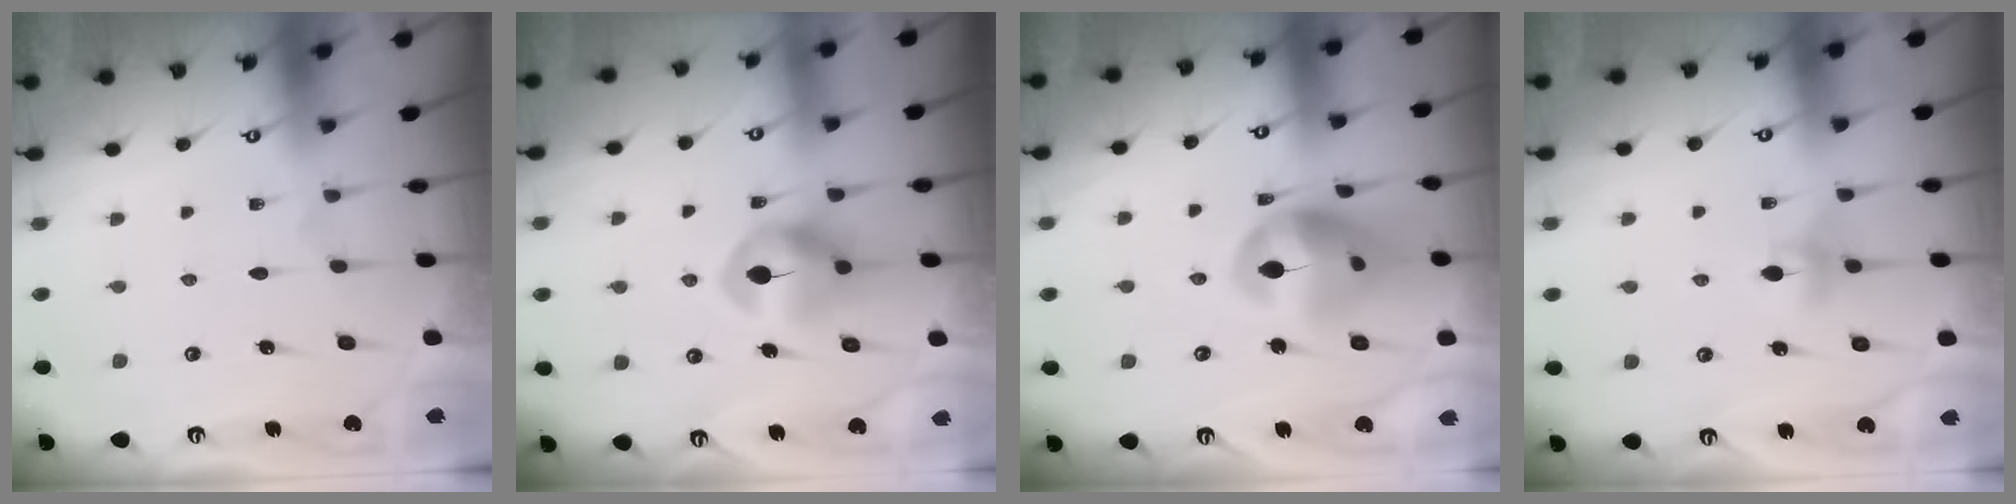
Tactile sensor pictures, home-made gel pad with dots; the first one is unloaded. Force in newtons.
{"total": 9.4, "press": 9.4, "slide": 0.4}
{"total": 14.6, "press": 14.4, "slide": 2.1}
{"total": 4.6, "press": 4.5, "slide": 0.6}